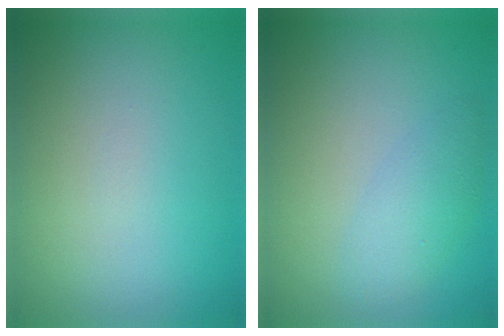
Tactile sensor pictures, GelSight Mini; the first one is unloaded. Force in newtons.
{"total": 2.2, "press": 2.2, "slide": 0.0}